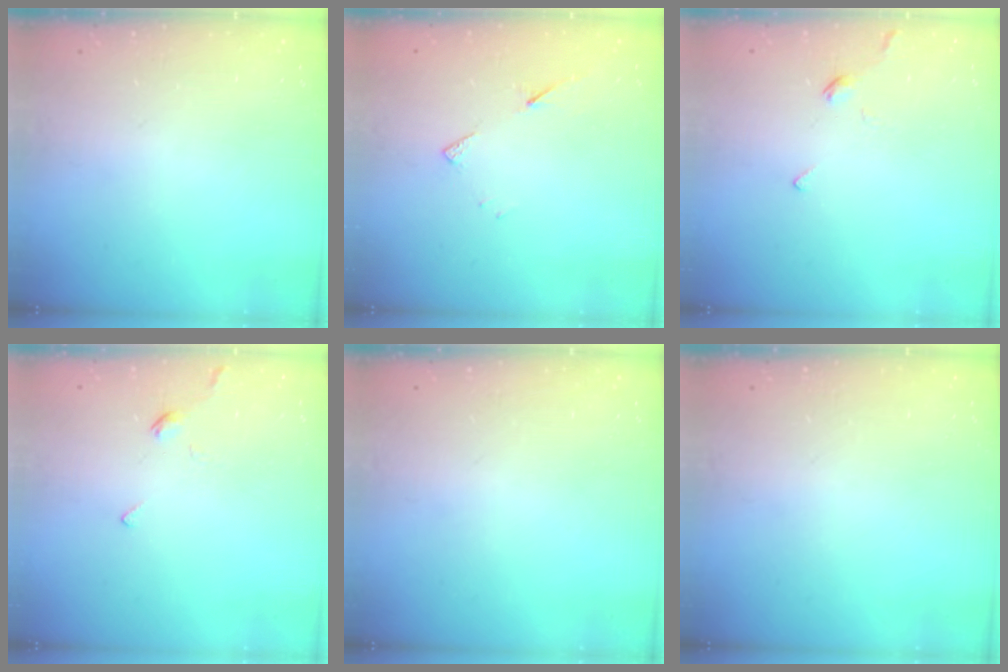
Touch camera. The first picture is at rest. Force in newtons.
{"total": 5.8, "press": 5.8, "slide": 0.7}
{"total": 2.4, "press": 2.3, "slide": 0.6}
{"total": 2.4, "press": 2.3, "slide": 0.6}
{"total": 0.0}
{"total": 0.0}